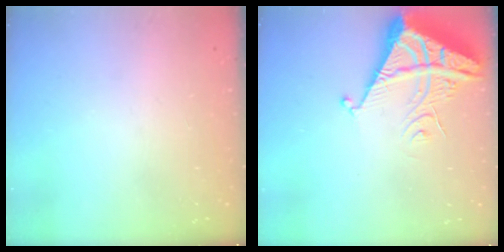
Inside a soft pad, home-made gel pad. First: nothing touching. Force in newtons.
{"total": 7.0, "press": 6.9, "slide": 0.7}